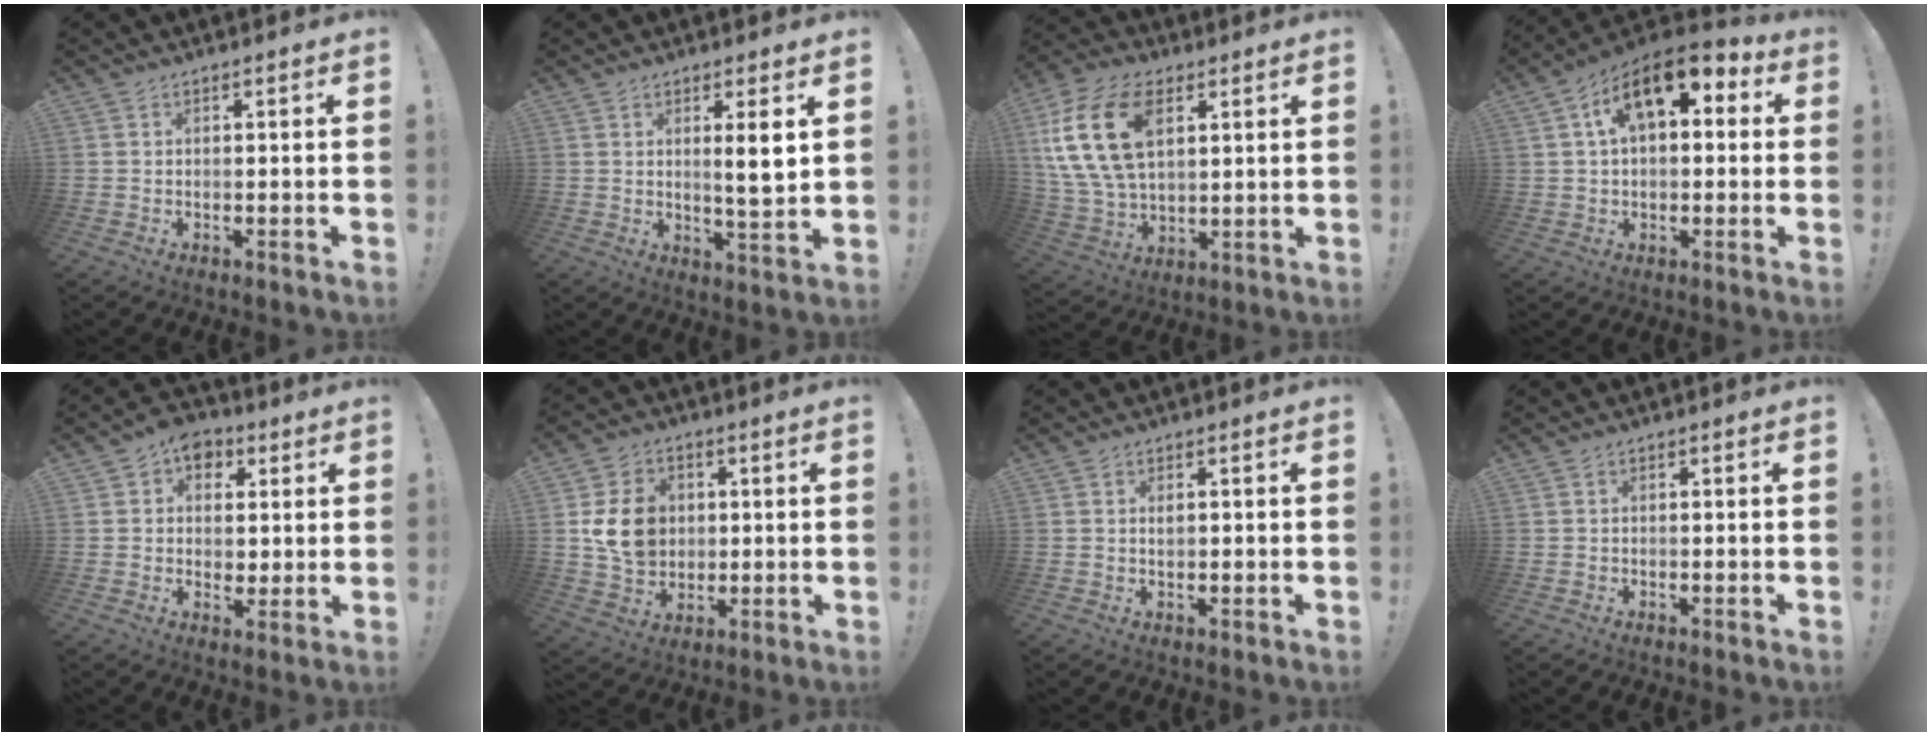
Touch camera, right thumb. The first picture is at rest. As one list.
[{"total": 6.3, "force": [2.1, 0.3, 5.9], "torque": [-0.084, -0.019, 0.025]}, {"total": 20.2, "force": [7.1, 12.7, 14.0], "torque": [-0.277, -0.020, 0.125]}, {"total": 13.8, "force": [5.7, 7.1, 10.3], "torque": [-0.157, -0.014, 0.100]}, {"total": 8.5, "force": [2.7, 7.5, 2.8], "torque": [-0.027, -0.008, 0.058]}, {"total": 12.7, "force": [1.4, 10.7, 6.7], "torque": [-0.106, 0.003, 0.032]}, {"total": 1.4, "force": [0.2, 1.0, 1.0], "torque": [-0.005, -0.002, 0.000]}, {"total": 0.7, "force": [-0.5, 0.5, 0.2], "torque": [-0.001, 0.002, -0.009]}]